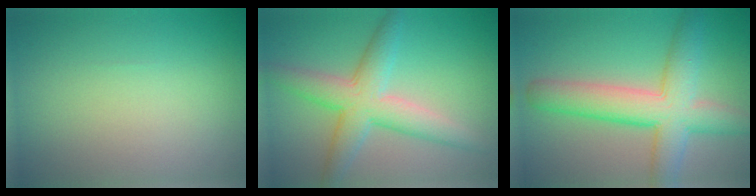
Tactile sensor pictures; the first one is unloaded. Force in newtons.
{"total": 5.5, "press": 5.5, "slide": 0.2}
{"total": 7.2, "press": 7.2, "slide": 0.3}